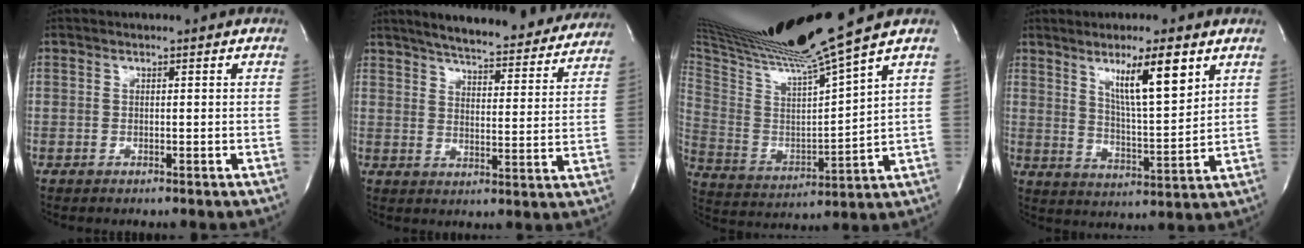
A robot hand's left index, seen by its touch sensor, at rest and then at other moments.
{"total": 26.4, "force": [23.8, 5.0, 10.3], "torque": [-0.158, -0.043, 0.287]}
{"total": 17.8, "force": [15.2, -2.8, 8.8], "torque": [-0.176, -0.038, 0.270]}
{"total": 9.8, "force": [5.3, 0.7, 8.3], "torque": [-0.142, -0.013, 0.092]}